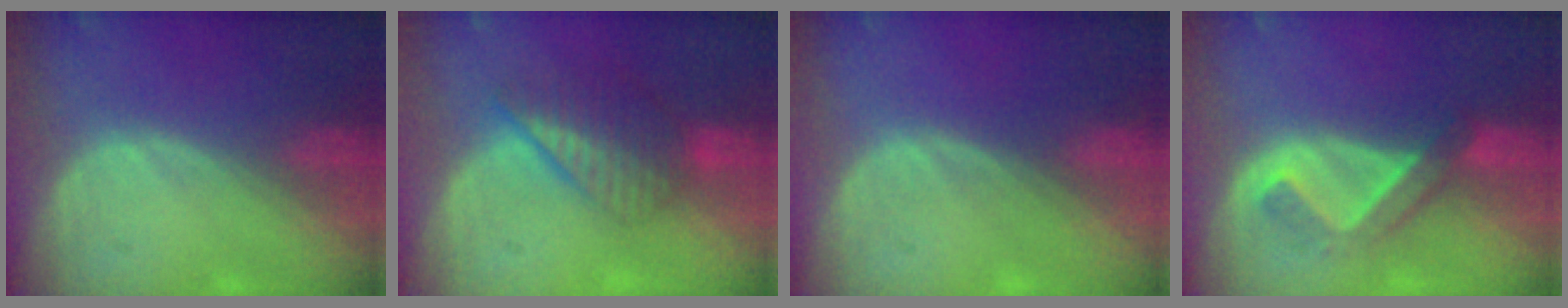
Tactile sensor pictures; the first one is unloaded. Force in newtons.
{"total": 6.6, "press": 5.9, "slide": 2.9}
{"total": 0.0}
{"total": 5.2, "press": 4.7, "slide": 2.3}